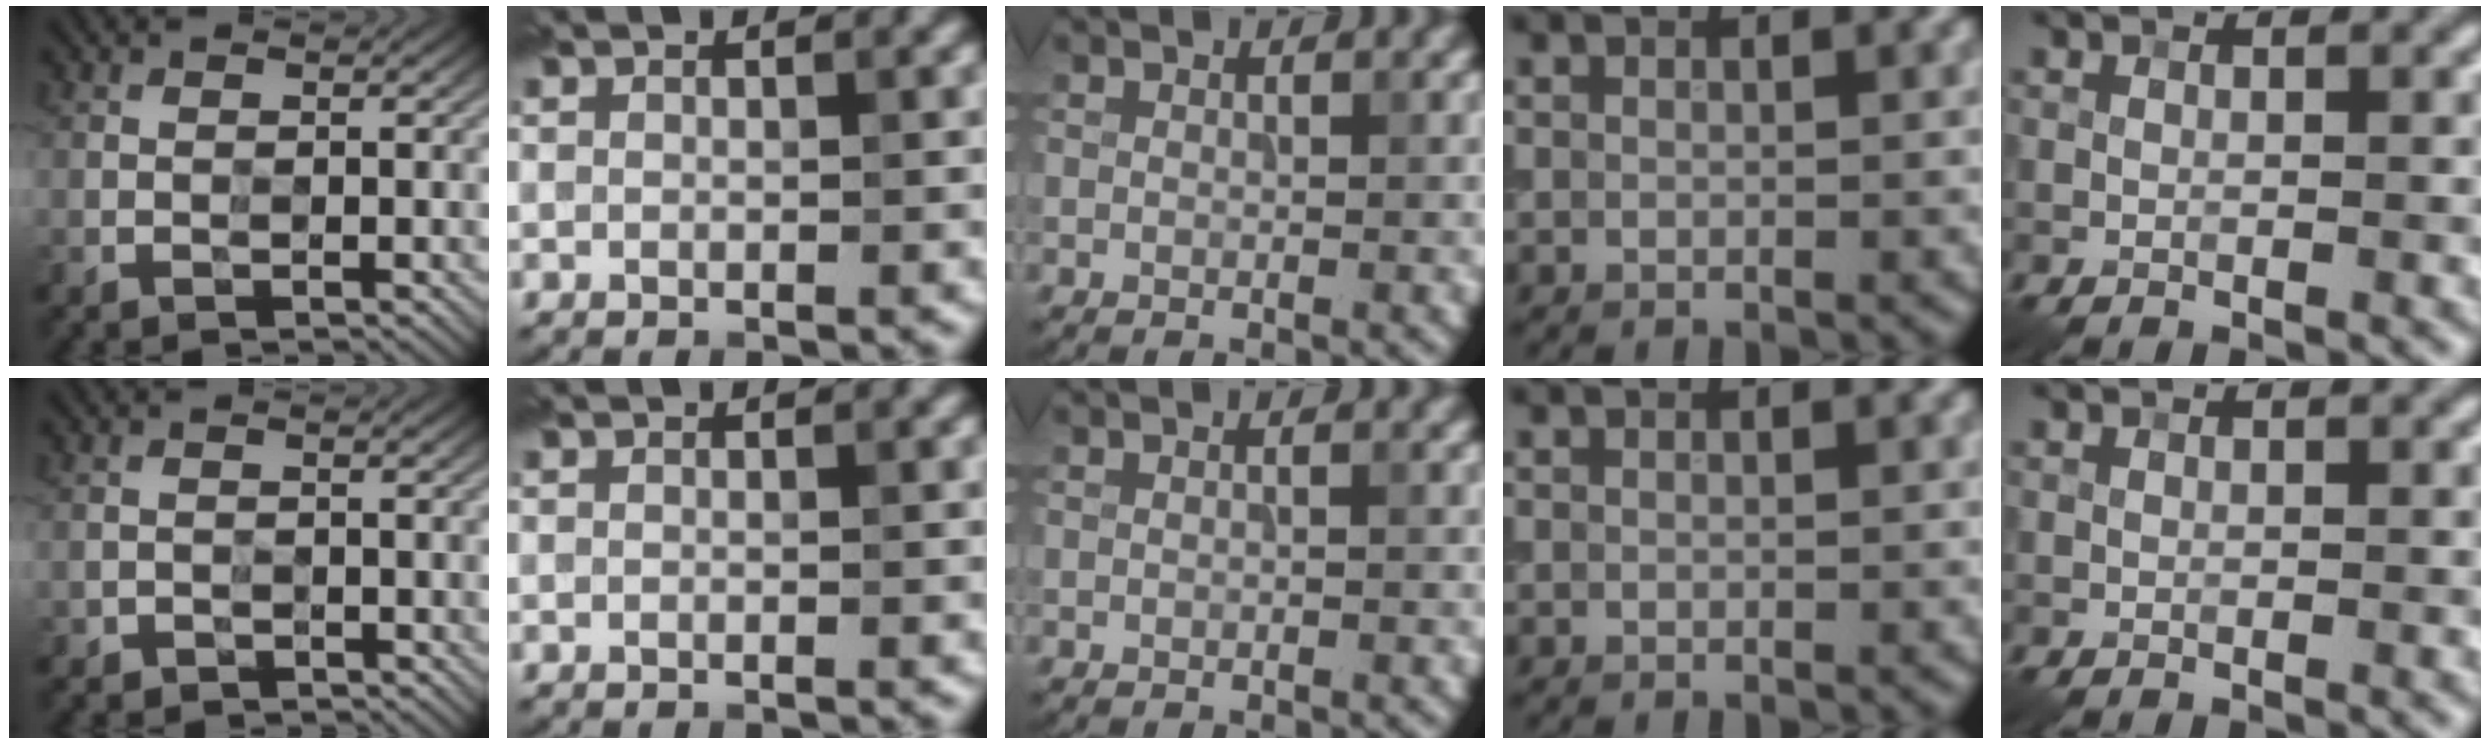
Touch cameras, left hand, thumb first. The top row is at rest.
{"thumb": {"total": 1.0, "force": [-0.3, 0.5, -0.9], "torque": [0.019, -0.002, -0.006]}}